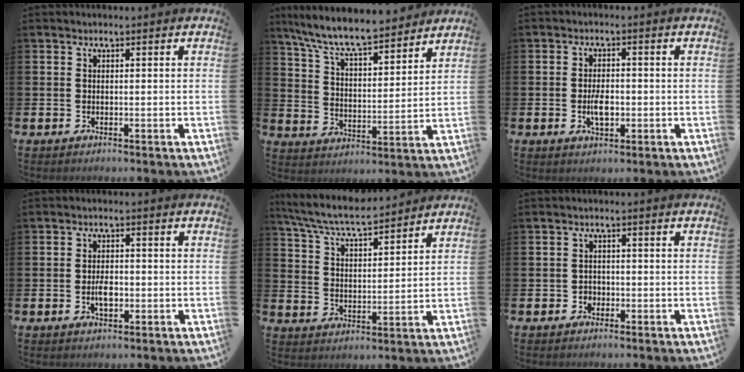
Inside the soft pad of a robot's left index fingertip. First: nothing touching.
{"total": 9.2, "force": [8.5, 1.5, 3.2], "torque": [-0.096, -0.055, 0.149]}
{"total": 3.5, "force": [-0.5, 1.8, 2.9], "torque": [-0.042, -0.002, -0.012]}
{"total": 2.8, "force": [-0.5, 1.5, 2.3], "torque": [-0.031, -0.002, -0.012]}
{"total": 7.1, "force": [6.7, 0.7, 2.4], "torque": [-0.080, -0.036, 0.119]}
{"total": 1.5, "force": [-0.7, 1.4, 0.1], "torque": [-0.003, 0.002, -0.018]}